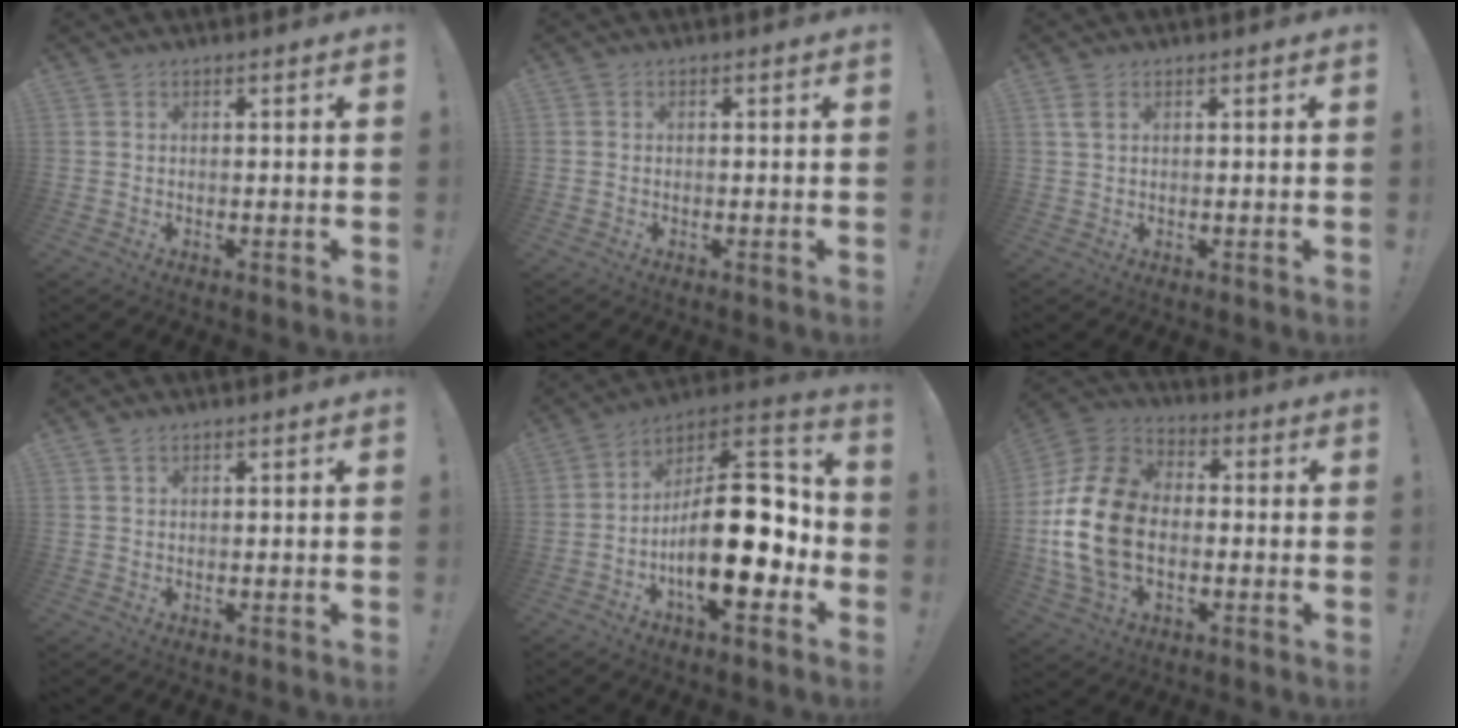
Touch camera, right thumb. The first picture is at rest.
{"total": 0.0}
{"total": 2.5, "force": [1.2, 1.2, 1.9], "torque": [-0.039, 0.002, 0.021]}
{"total": 1.0, "force": [0.8, 0.5, 0.5], "torque": [-0.007, 0.000, 0.015]}
{"total": 24.8, "force": [-4.5, 11.0, 21.8], "torque": [-0.348, 0.015, -0.066]}
{"total": 19.3, "force": [-2.0, 13.7, 13.5], "torque": [-0.254, 0.029, -0.027]}